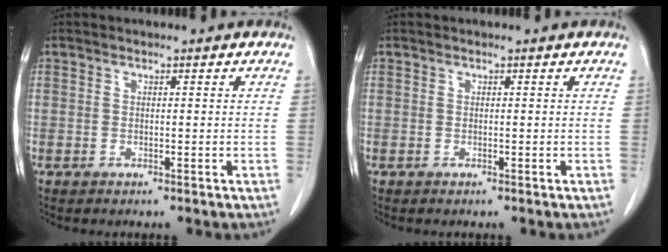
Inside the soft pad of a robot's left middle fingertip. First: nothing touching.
{"total": 0.0}